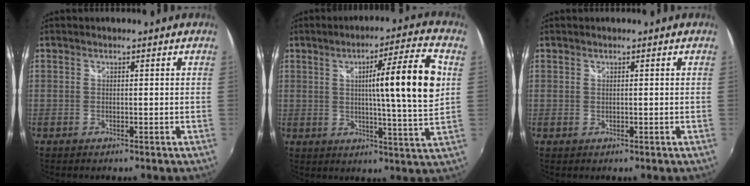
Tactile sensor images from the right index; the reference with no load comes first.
{"total": 14.3, "force": [2.8, -0.6, 14.0], "torque": [-0.205, 0.004, 0.040]}
{"total": 0.0}